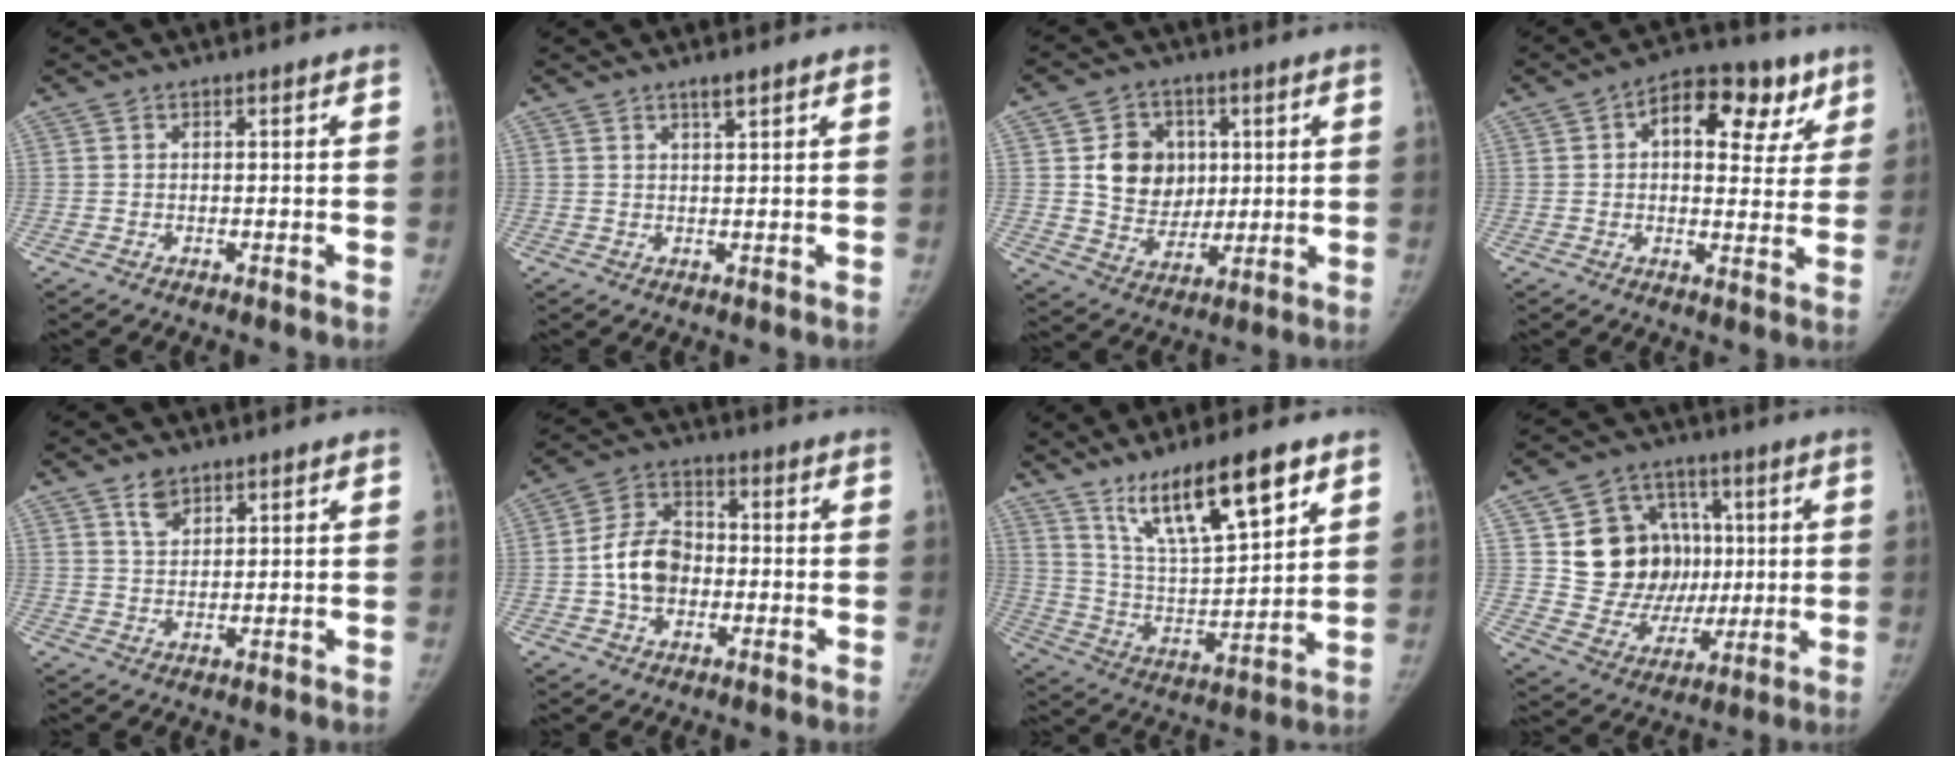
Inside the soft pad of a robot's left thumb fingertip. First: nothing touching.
{"total": 2.0, "force": [1.5, 0.3, 1.3], "torque": [-0.018, -0.009, 0.026]}
{"total": 11.3, "force": [2.4, 9.7, 5.3], "torque": [-0.036, -0.007, 0.053]}
{"total": 14.2, "force": [5.9, 8.2, 9.9], "torque": [-0.090, 0.006, 0.078]}
{"total": 3.5, "force": [2.4, 2.0, 1.6], "torque": [-0.014, -0.013, 0.047]}
{"total": 9.7, "force": [-1.3, 7.4, 6.1], "torque": [-0.085, 0.027, -0.030]}
{"total": 17.4, "force": [10.9, 4.7, 12.8], "torque": [-0.197, -0.051, 0.205]}
{"total": 17.3, "force": [2.7, 14.7, 8.7], "torque": [-0.085, 0.005, 0.069]}